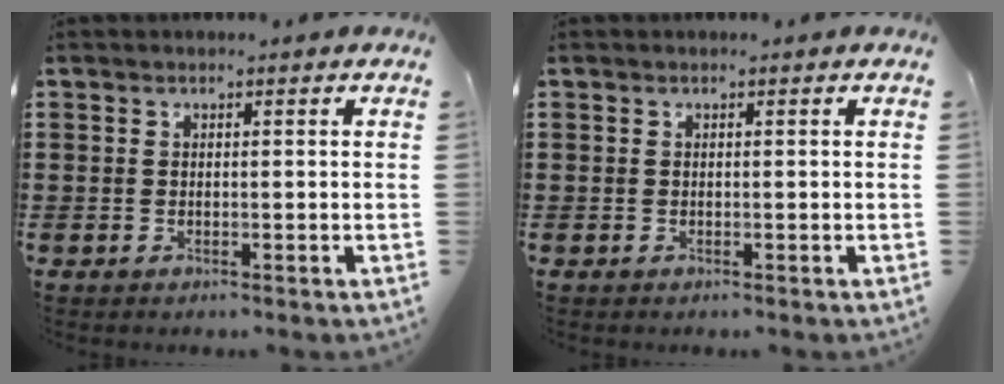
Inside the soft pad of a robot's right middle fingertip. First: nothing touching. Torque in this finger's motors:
{"motor_torque": [-0.23, -0.01, -0.06, -0.01]}